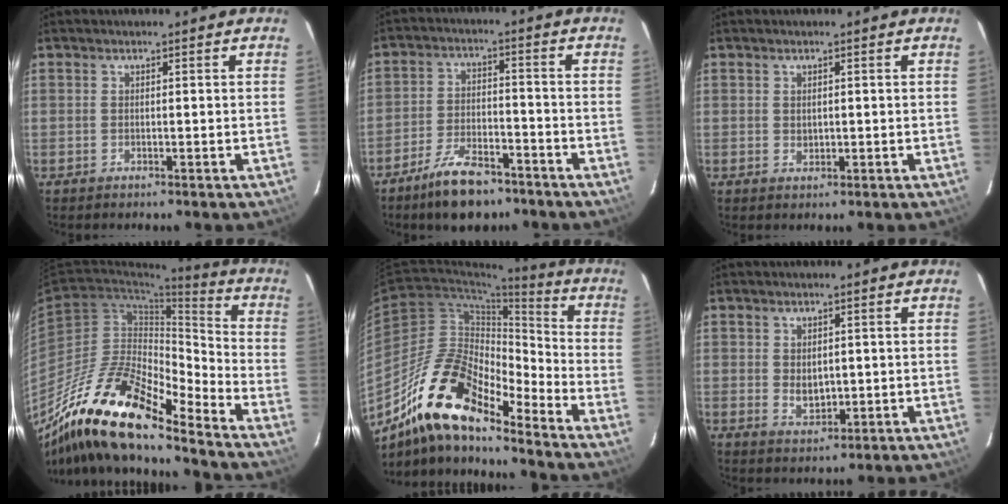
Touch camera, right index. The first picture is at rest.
{"total": 10.3, "force": [-7.8, 4.1, 5.4], "torque": [-0.118, 0.002, -0.131]}
{"total": 1.3, "force": [0.2, 1.1, 0.6], "torque": [-0.006, 0.000, 0.007]}
{"total": 19.4, "force": [-14.5, 4.0, 12.2], "torque": [-0.214, -0.010, -0.284]}
{"total": 17.6, "force": [-13.3, 4.9, 10.5], "torque": [-0.185, -0.007, -0.258]}
{"total": 3.9, "force": [0.3, 2.9, 2.6], "torque": [-0.042, -0.006, 0.012]}